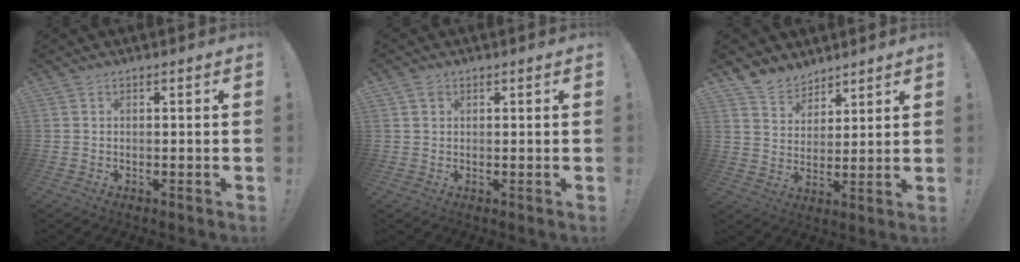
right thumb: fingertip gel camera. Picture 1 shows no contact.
{"total": 1.2, "force": [0.7, 0.9, 0.2], "torque": [-0.003, 0.001, 0.014]}
{"total": 7.7, "force": [6.3, 4.4, 0.3], "torque": [-0.014, -0.049, 0.126]}